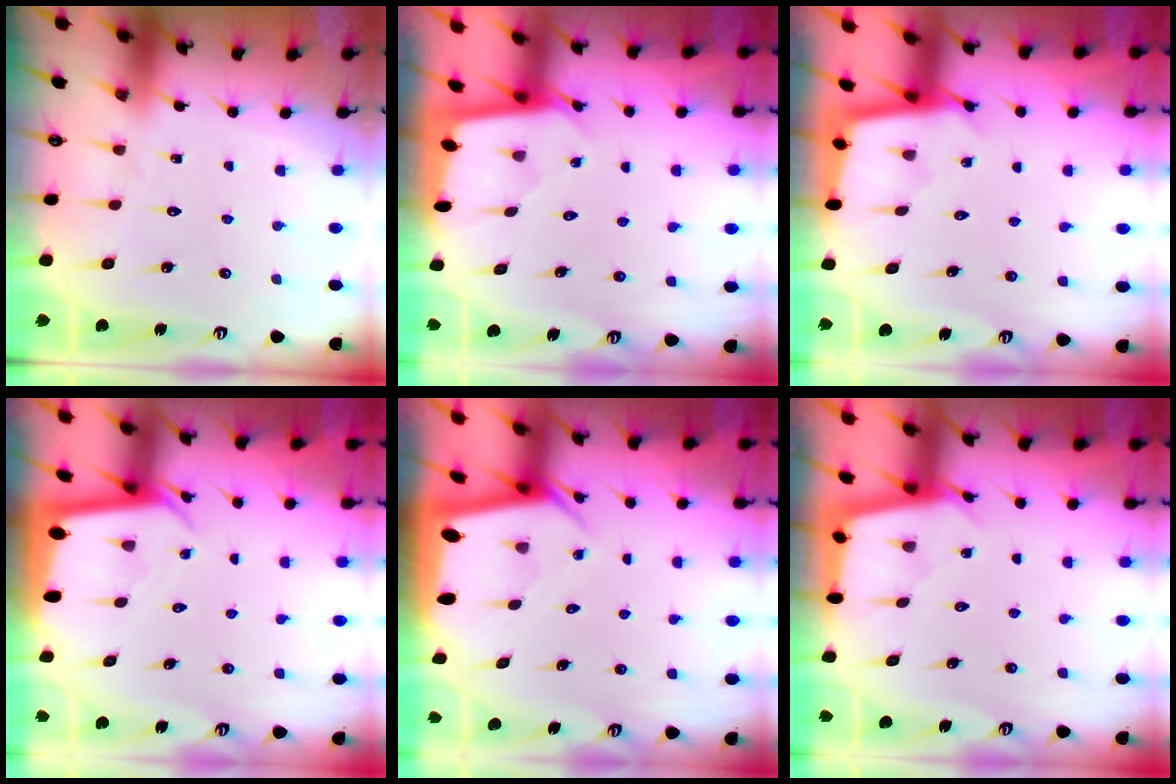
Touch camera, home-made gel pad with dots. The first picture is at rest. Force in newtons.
{"total": 1.8, "press": 1.8, "slide": 0.1}
{"total": 2.5, "press": 2.5, "slide": 0.2}
{"total": 2.2, "press": 2.2, "slide": 0.2}
{"total": 3.4, "press": 3.4, "slide": 0.3}
{"total": 2.8, "press": 2.8, "slide": 0.3}